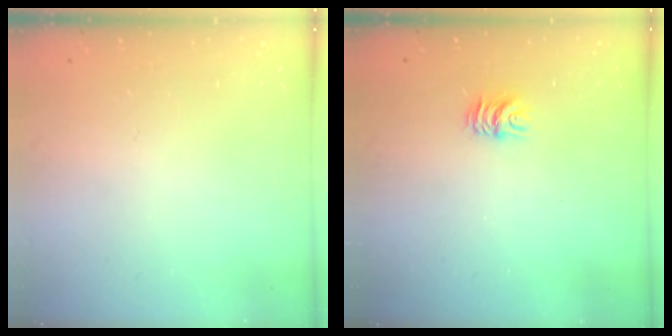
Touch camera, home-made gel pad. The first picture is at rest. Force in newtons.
{"total": 5.3, "press": 5.3, "slide": 0.3}